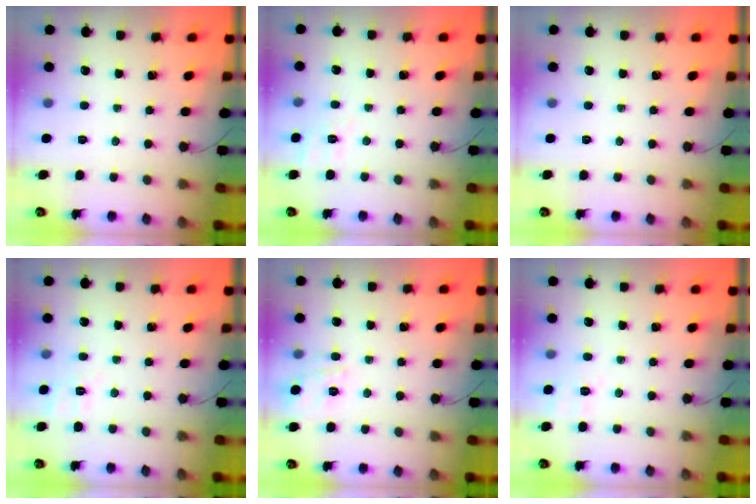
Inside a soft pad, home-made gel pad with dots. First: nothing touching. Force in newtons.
{"total": 2.1, "press": 0.4, "slide": 2.1}
{"total": 0.0}
{"total": 2.1, "press": 0.4, "slide": 2.1}
{"total": 2.9, "press": 2.7, "slide": 1.2}
{"total": 2.5, "press": 1.3, "slide": 2.2}